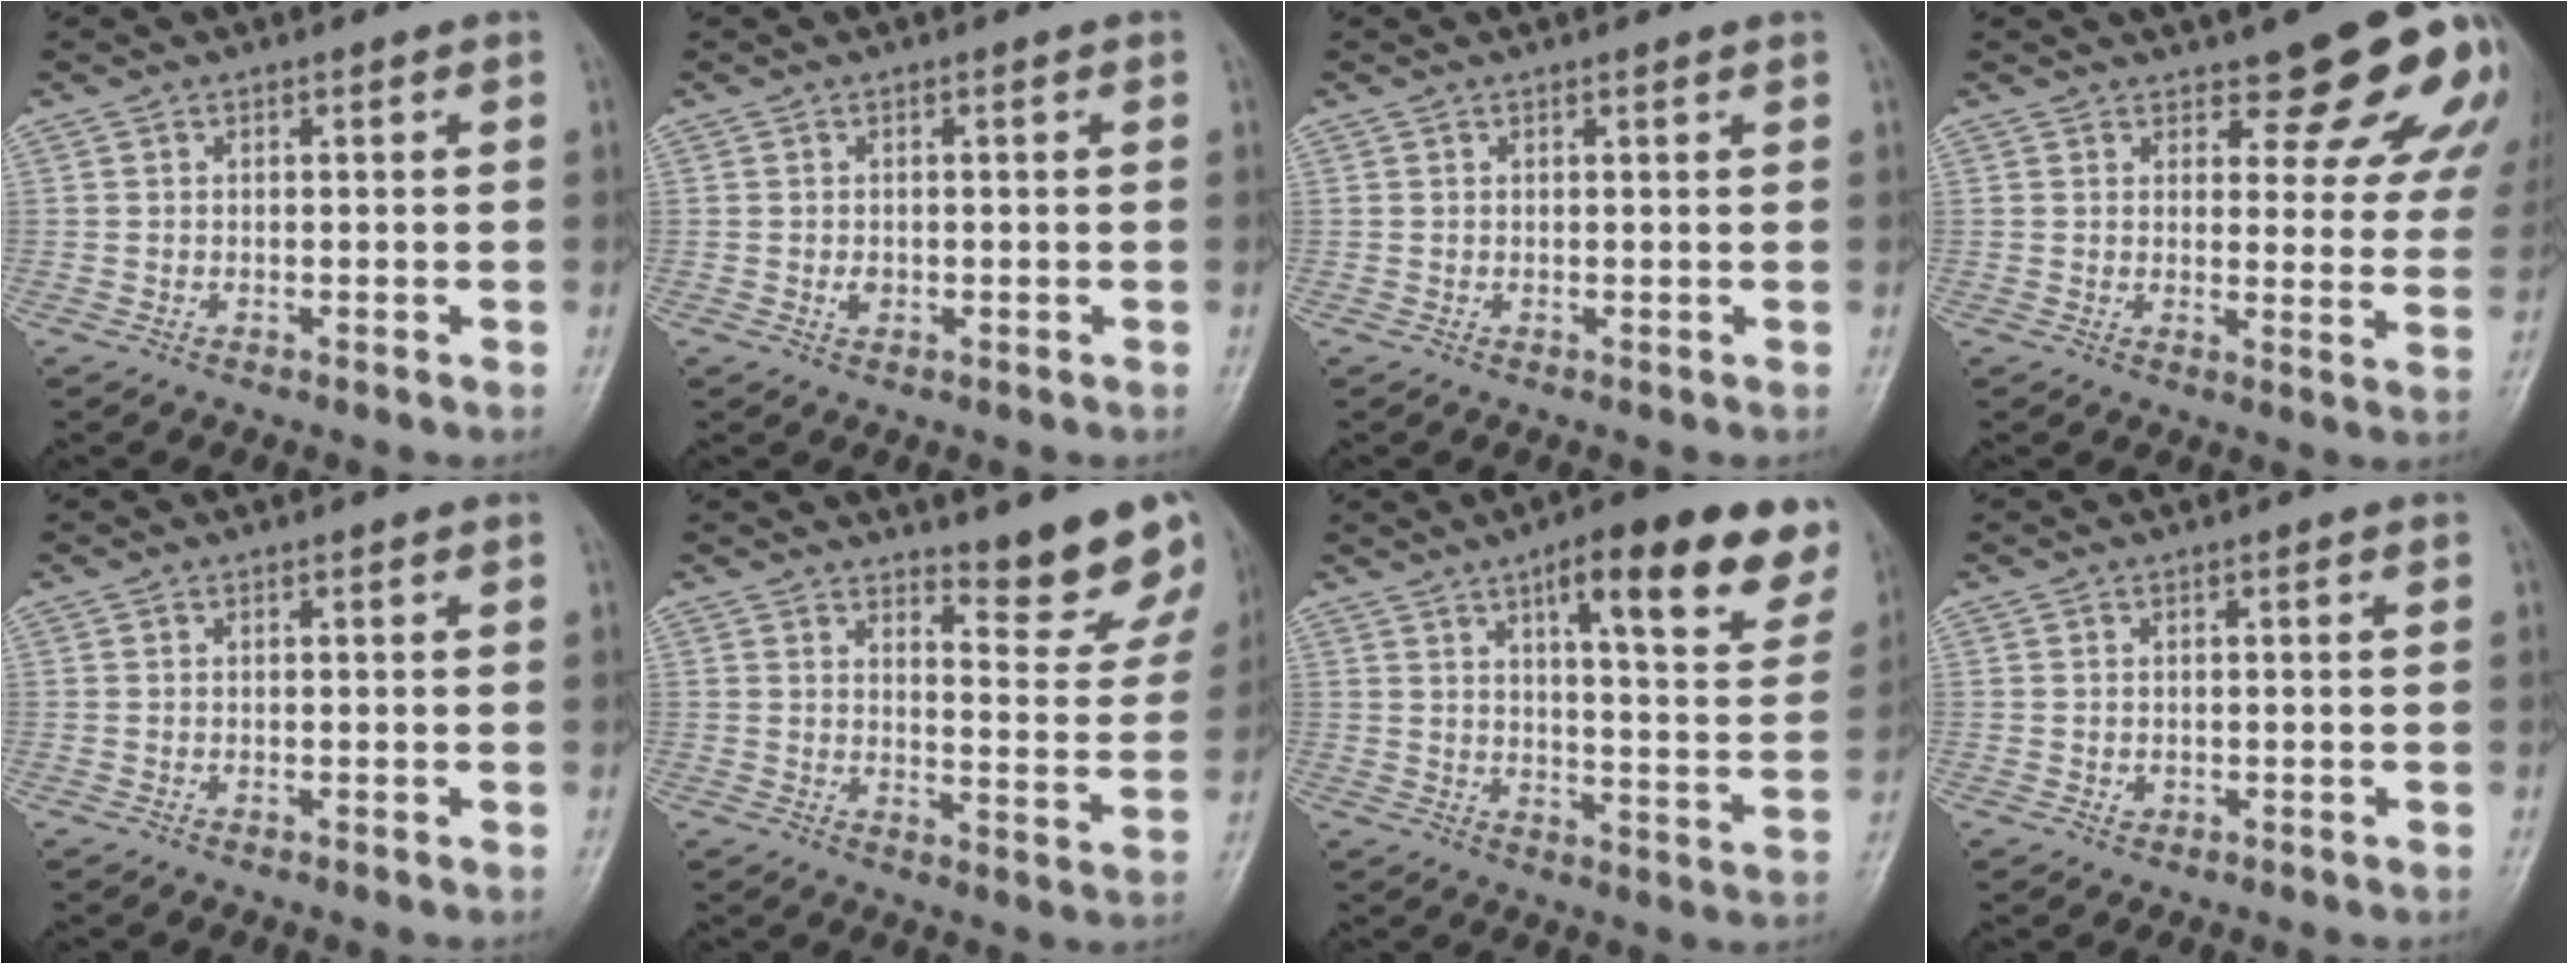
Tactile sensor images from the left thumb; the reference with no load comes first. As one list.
[{"total": 1.2, "force": [-0.3, 0.9, 0.6], "torque": [-0.010, 0.000, -0.005]}, {"total": 0.5, "force": [0.4, 0.0, 0.4], "torque": [-0.007, -0.001, 0.005]}, {"total": 12.6, "force": [8.9, 4.3, 7.8], "torque": [-0.056, -0.057, 0.099]}, {"total": 0.0}, {"total": 10.3, "force": [8.8, 2.1, 4.9], "torque": [-0.031, -0.075, 0.110]}, {"total": 18.5, "force": [10.7, 5.0, 14.2], "torque": [-0.153, -0.042, 0.143]}, {"total": 0.8, "force": [-0.3, 0.7, 0.2], "torque": [-0.002, 0.001, -0.002]}]